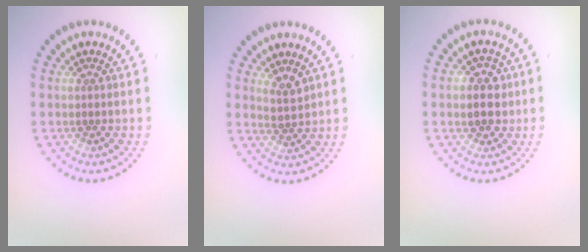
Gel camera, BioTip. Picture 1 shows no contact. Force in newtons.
{"total": 1.6, "press": 1.3, "slide": 0.9}
{"total": 3.0, "press": 2.9, "slide": 0.6}